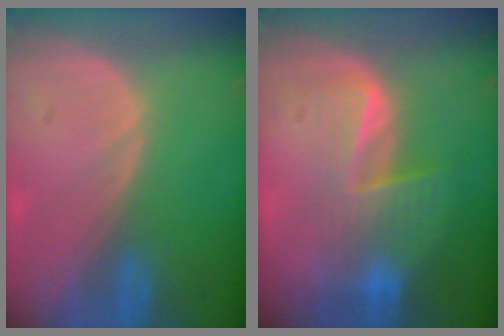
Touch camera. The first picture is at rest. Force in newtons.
{"total": 6.8, "press": 6.4, "slide": 2.3}